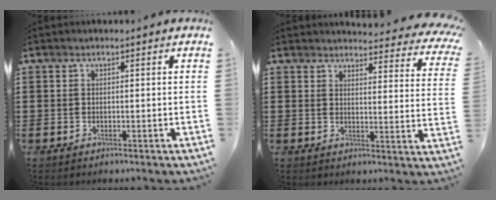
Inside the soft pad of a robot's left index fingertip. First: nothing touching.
{"total": 4.1, "force": [3.9, 0.2, 1.1], "torque": [-0.023, -0.027, 0.067]}